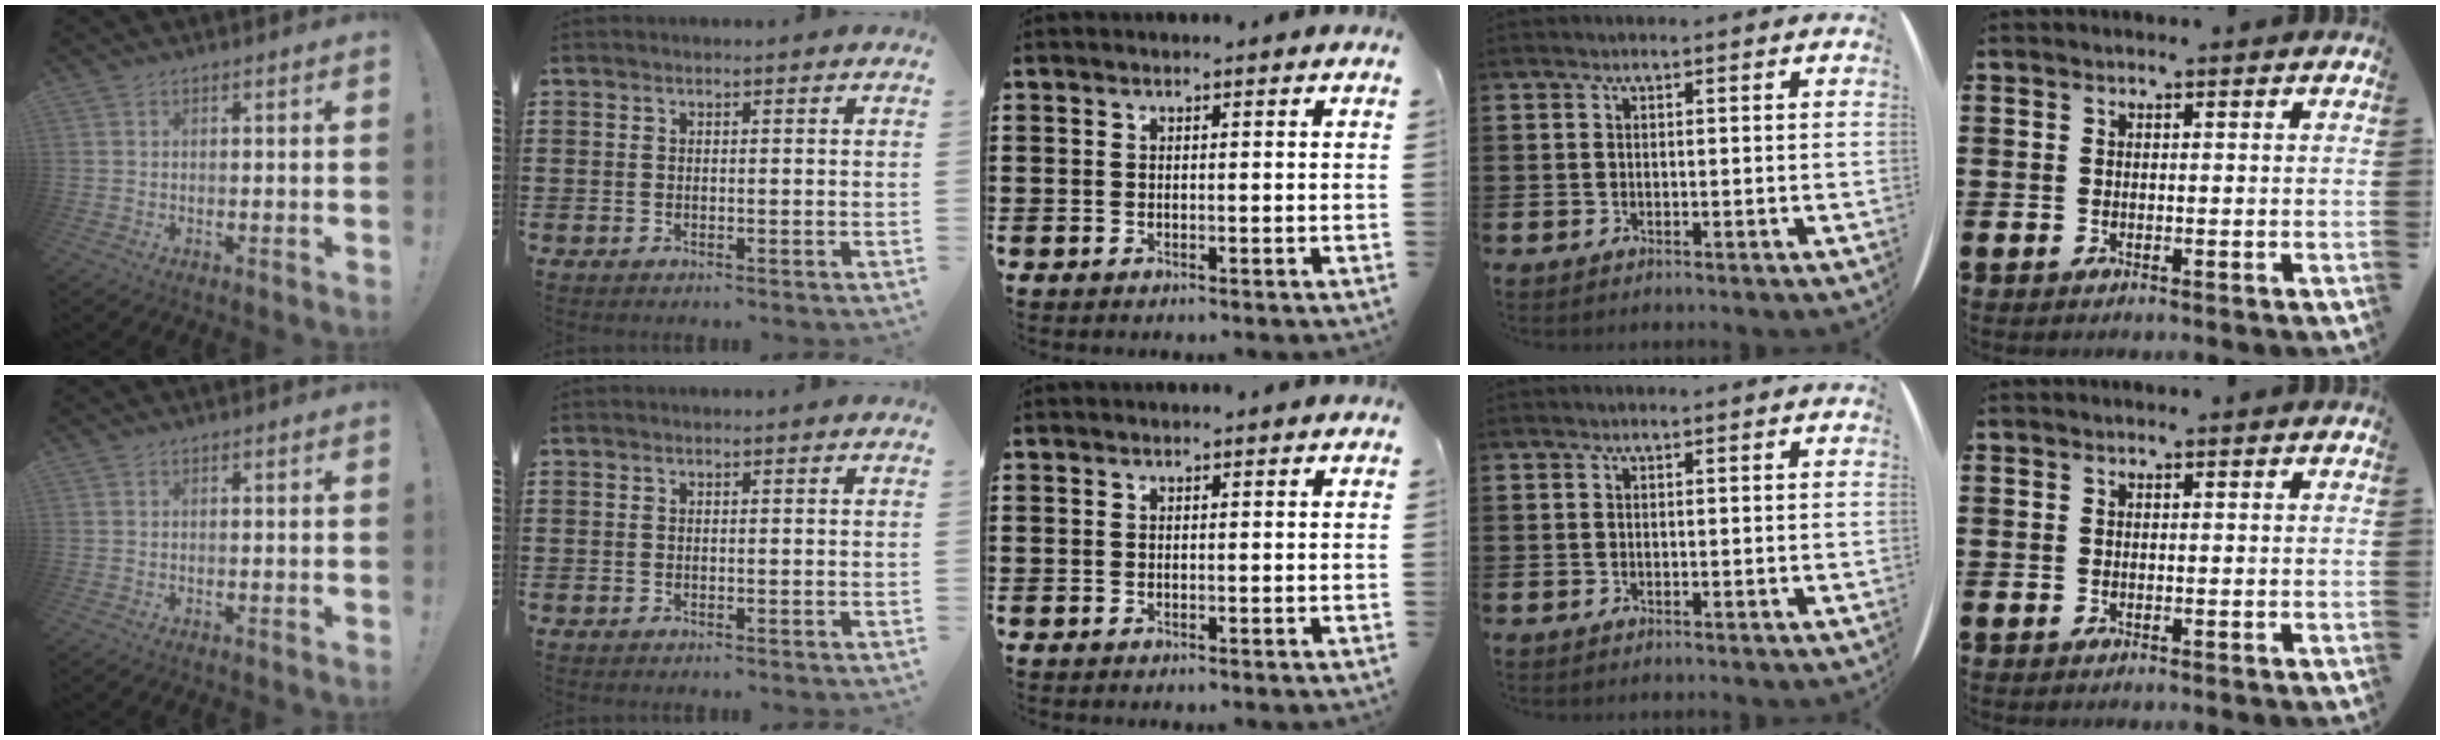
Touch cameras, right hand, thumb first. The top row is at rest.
{}